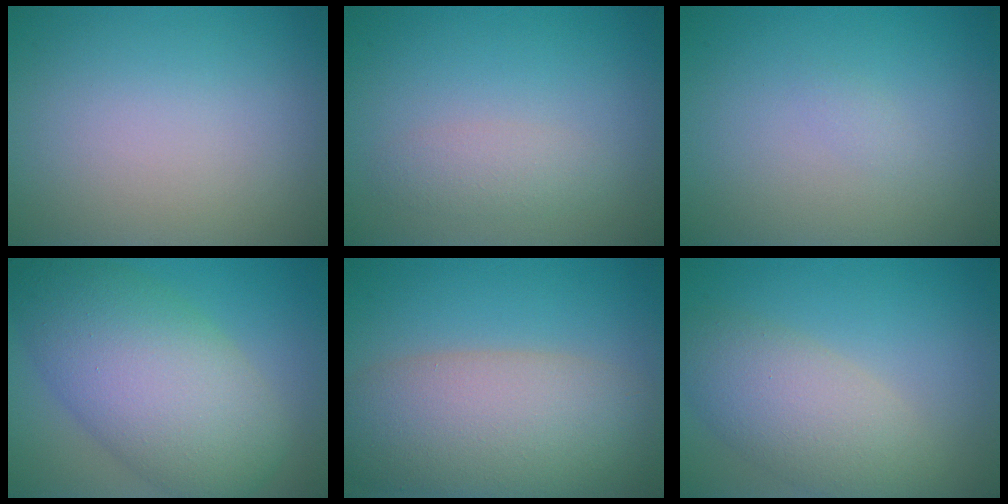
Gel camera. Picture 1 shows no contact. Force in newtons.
{"total": 1.7, "press": 1.7, "slide": 0.1}
{"total": 0.5, "press": 0.5, "slide": 0.0}
{"total": 10.9, "press": 10.9, "slide": 0.1}
{"total": 9.0, "press": 9.0, "slide": 0.6}
{"total": 5.5, "press": 5.4, "slide": 0.5}